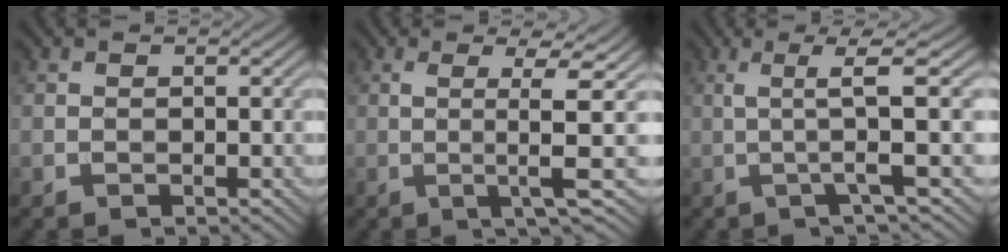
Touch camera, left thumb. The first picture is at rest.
{"total": 5.3, "force": [0.1, 0.1, 5.3], "torque": [-0.104, 0.009, -0.001]}
{"total": 5.2, "force": [0.3, 0.1, 5.1], "torque": [-0.094, 0.011, -0.002]}